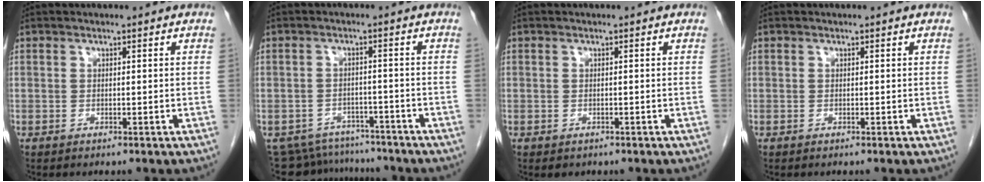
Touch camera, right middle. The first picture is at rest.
{"total": 9.9, "force": [-9.4, 3.1, 0.2], "torque": [-0.003, 0.016, -0.123]}
{"total": 0.9, "force": [-0.6, 0.6, 0.3], "torque": [-0.006, 0.000, -0.003]}
{"total": 0.0}